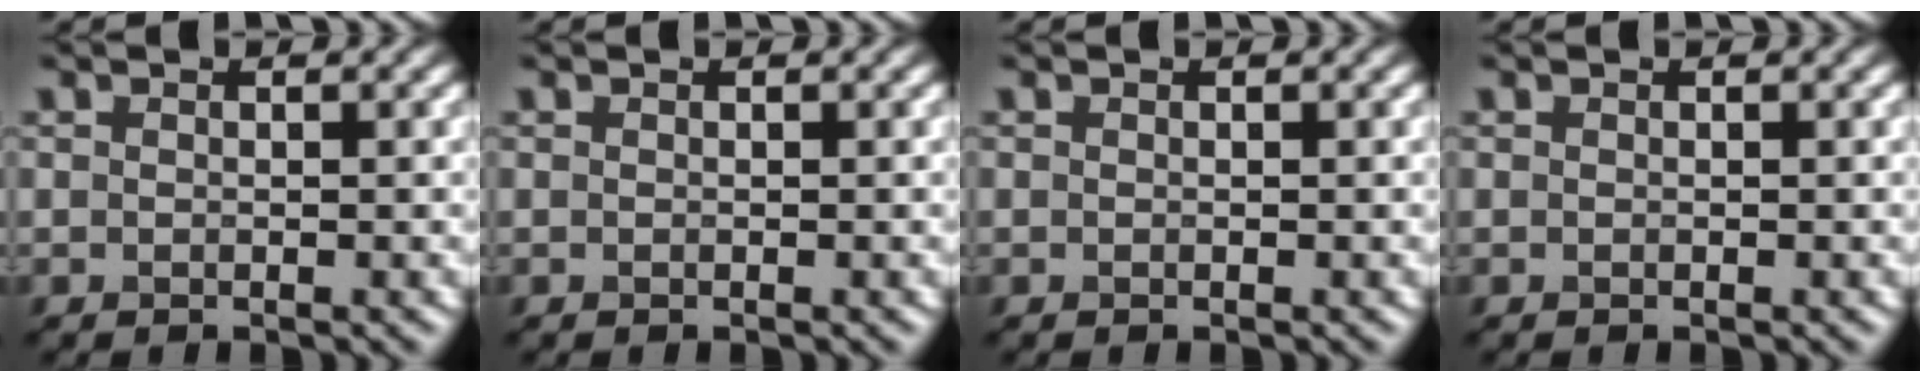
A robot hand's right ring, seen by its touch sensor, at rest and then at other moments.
{"total": 0.0}
{"total": 0.0}
{"total": 0.0}